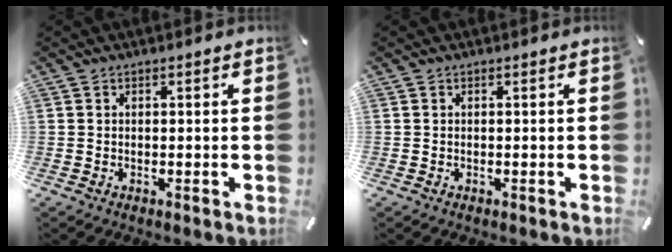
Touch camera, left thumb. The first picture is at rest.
{"total": 0.0}